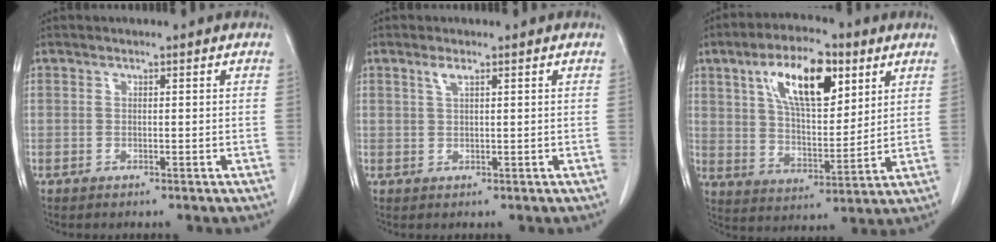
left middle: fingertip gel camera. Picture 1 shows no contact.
{"total": 1.4, "force": [0.8, 0.2, 1.1], "torque": [-0.027, 0.004, 0.018]}
{"total": 14.0, "force": [6.6, 5.2, 11.1], "torque": [-0.191, 0.014, 0.116]}